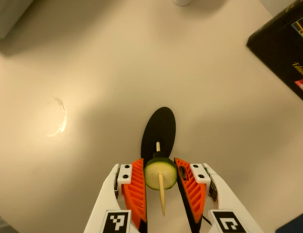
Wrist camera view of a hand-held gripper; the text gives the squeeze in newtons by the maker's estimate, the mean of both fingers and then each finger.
{"total": 10.1, "left": 10.4, "right": 9.7}